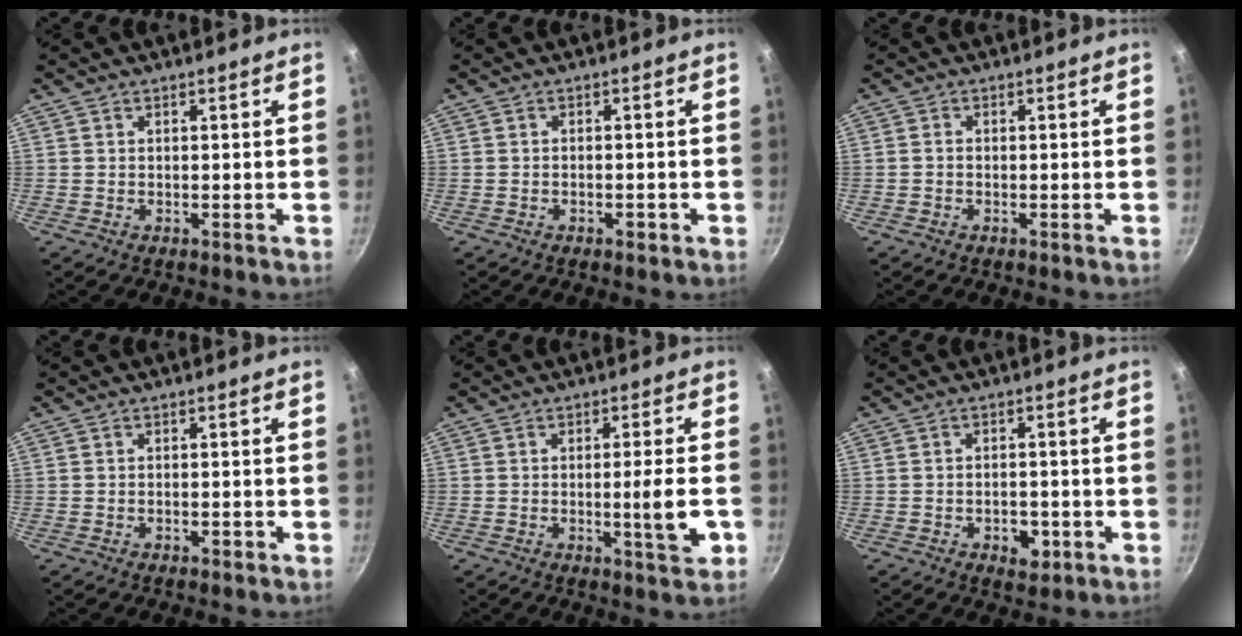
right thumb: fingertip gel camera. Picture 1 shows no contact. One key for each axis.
{"total": 1.5, "fx": -0.8, "fy": 0.7, "fz": 1.0, "tx": -0.019, "ty": 0.005, "tz": -0.012}
{"total": 0.8, "fx": -0.4, "fy": 0.6, "fz": 0.4, "tx": -0.005, "ty": 0.004, "tz": -0.010}
{"total": 1.0, "fx": -0.6, "fy": 0.4, "fz": 0.7, "tx": -0.015, "ty": 0.004, "tz": -0.010}
{"total": 6.6, "fx": -1.4, "fy": 0.4, "fz": 6.4, "tx": -0.097, "ty": 0.001, "tz": -0.021}
{"total": 4.7, "fx": -1.8, "fy": 2.8, "fz": 3.3, "tx": -0.036, "ty": 0.009, "tz": -0.022}